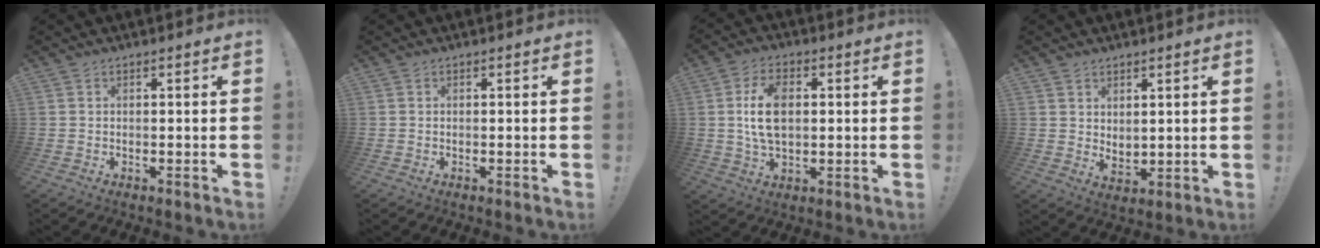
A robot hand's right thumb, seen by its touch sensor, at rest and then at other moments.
{"total": 0.0}
{"total": 11.1, "force": [1.0, 6.8, 8.7], "torque": [-0.159, 0.005, 0.019]}
{"total": 4.0, "force": [3.5, 1.9, 0.7], "torque": [-0.008, -0.026, 0.063]}